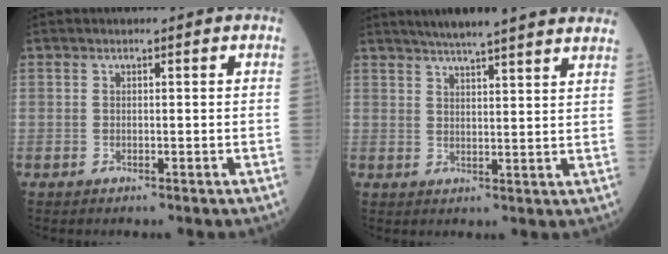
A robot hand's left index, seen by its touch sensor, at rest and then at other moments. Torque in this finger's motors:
{"motor_torque": [-0.40, -0.98, 0.08, 0.03]}